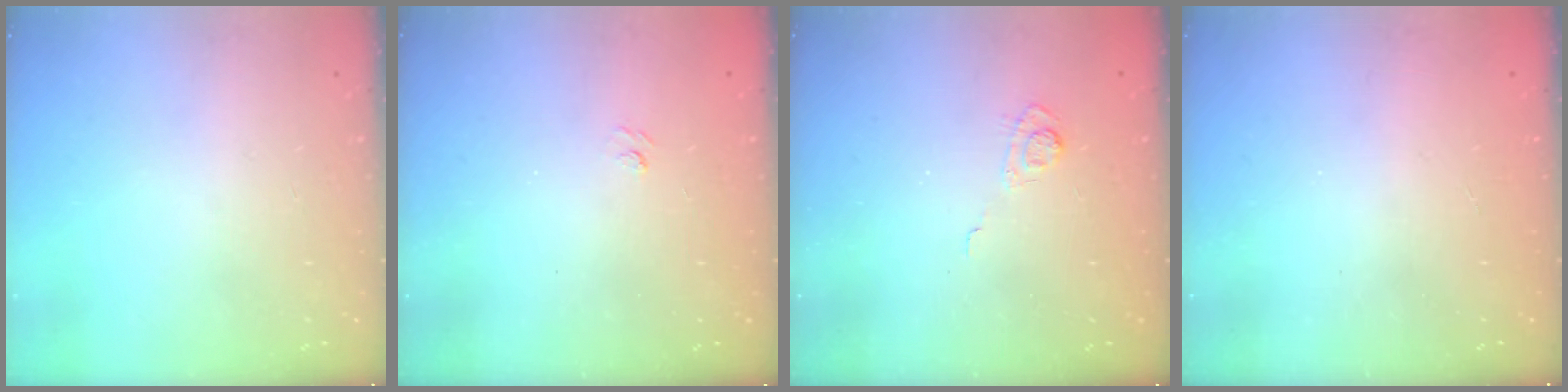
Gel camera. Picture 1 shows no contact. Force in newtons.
{"total": 1.9, "press": 1.7, "slide": 0.9}
{"total": 3.7, "press": 3.4, "slide": 1.5}
{"total": 2.5, "press": 2.4, "slide": 0.8}